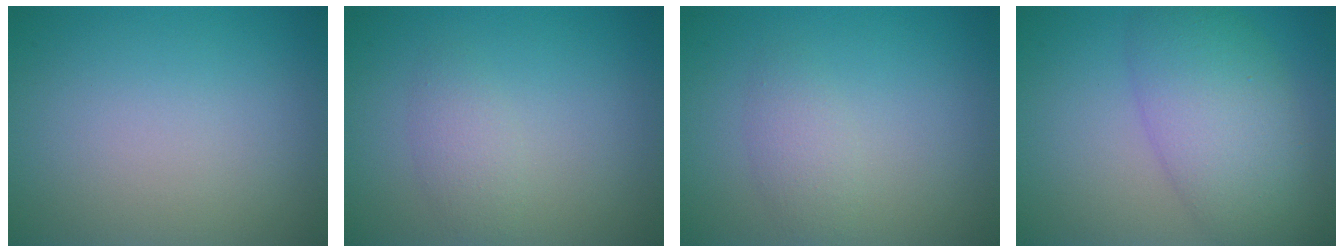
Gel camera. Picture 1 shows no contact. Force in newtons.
{"total": 1.8, "press": 1.8, "slide": 0.1}
{"total": 1.8, "press": 1.8, "slide": 0.1}
{"total": 6.8, "press": 6.8, "slide": 0.1}